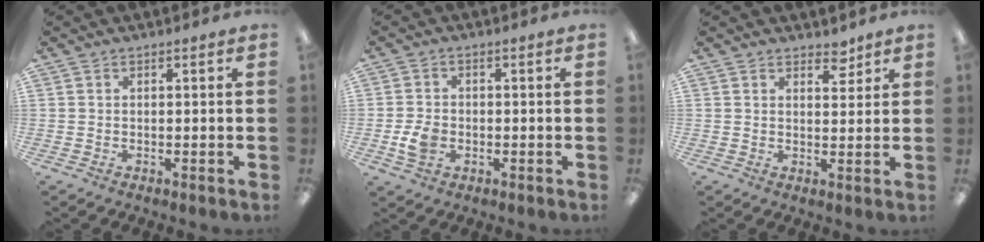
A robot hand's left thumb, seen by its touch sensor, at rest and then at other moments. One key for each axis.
{"total": 4.8, "fx": -1.3, "fy": 3.6, "fz": 2.9, "tx": -0.052, "ty": 0.000, "tz": -0.024}
{"total": 3.9, "fx": 3.3, "fy": 1.7, "fz": 1.1, "tx": 0.006, "ty": -0.022, "tz": 0.054}